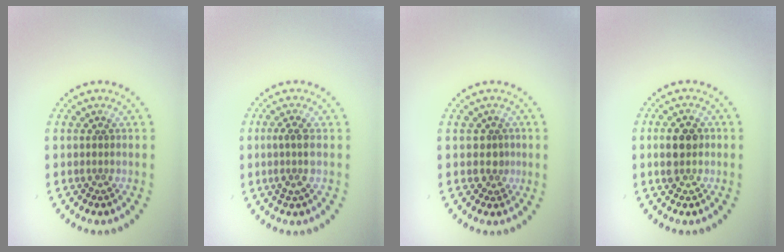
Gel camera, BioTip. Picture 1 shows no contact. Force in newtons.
{"total": 1.9, "press": 1.5, "slide": 1.0}
{"total": 1.5, "press": 1.2, "slide": 1.0}
{"total": 2.9, "press": 2.9, "slide": 0.3}